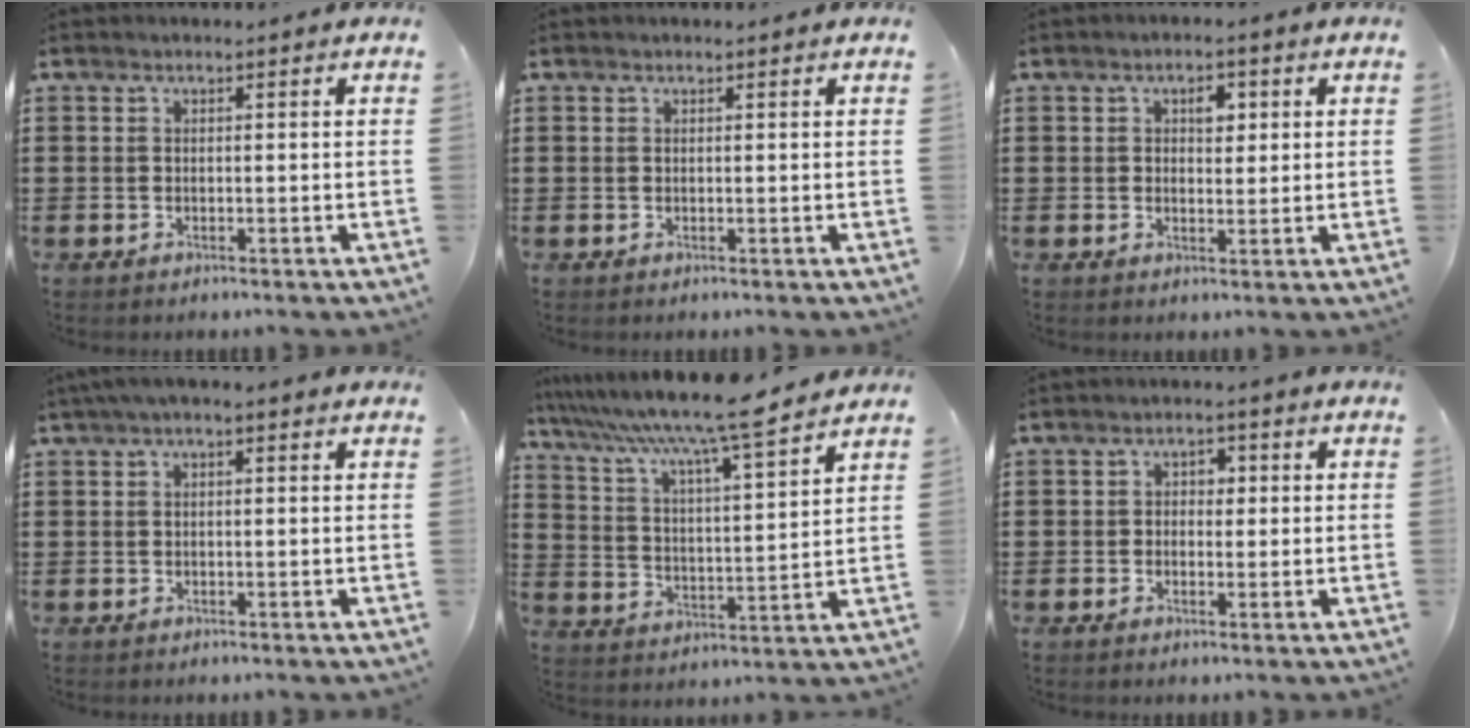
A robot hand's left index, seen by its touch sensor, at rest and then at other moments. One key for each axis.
{"total": 0.0}
{"total": 3.0, "fx": 0.9, "fy": 1.8, "fz": 2.2, "tx": -0.024, "ty": 0.003, "tz": 0.008}
{"total": 1.5, "fx": 0.2, "fy": 0.4, "fz": 1.4, "tx": -0.027, "ty": 0.003, "tz": 0.003}
{"total": 8.7, "fx": 7.5, "fy": -0.2, "fz": 4.4, "tx": -0.115, "ty": -0.050, "tz": 0.121}
{"total": 2.0, "fx": -0.2, "fy": 1.6, "fz": 1.2, "tx": -0.020, "ty": 0.009, "tz": -0.011}